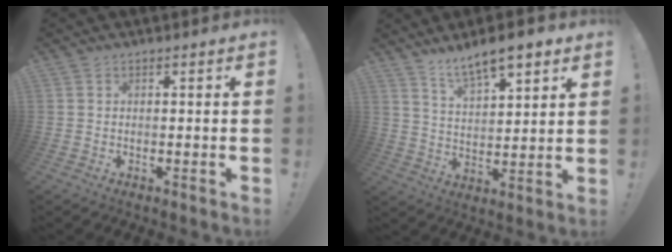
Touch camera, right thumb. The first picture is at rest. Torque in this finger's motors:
{"motor_torque": [0.21, 0.39, 0.22, 0.21, -0.02]}